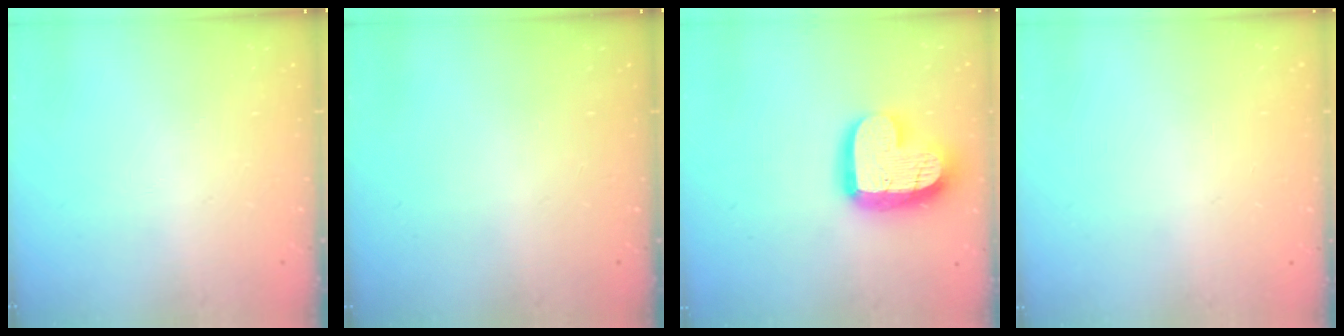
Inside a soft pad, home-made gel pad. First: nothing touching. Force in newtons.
{"total": 0.0}
{"total": 19.2, "press": 19.1, "slide": 1.8}
{"total": 0.0}